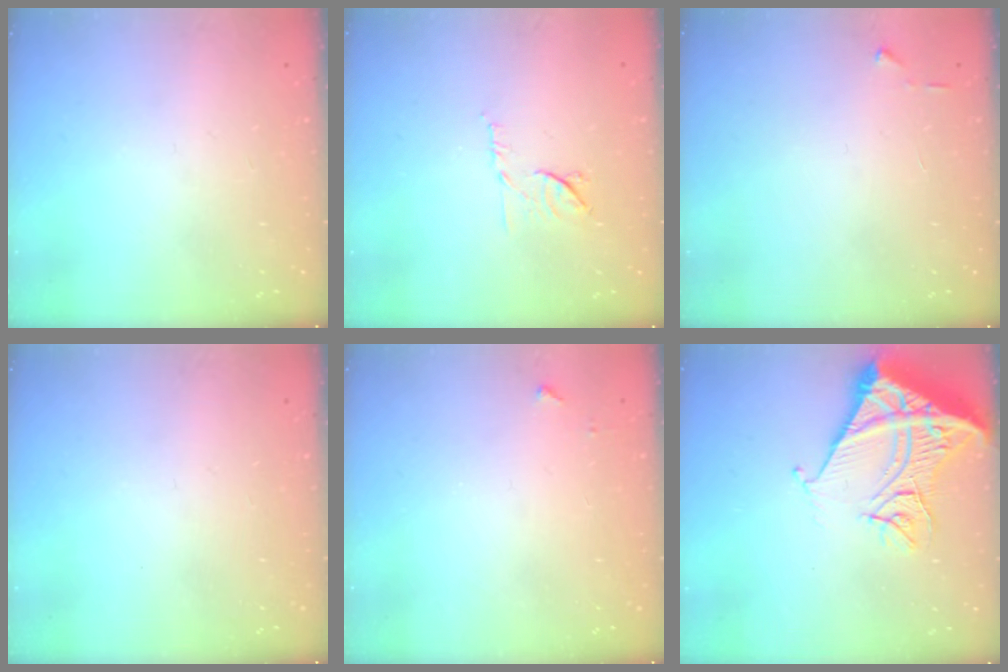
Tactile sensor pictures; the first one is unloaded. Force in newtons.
{"total": 7.8, "press": 7.8, "slide": 0.9}
{"total": 3.0, "press": 2.9, "slide": 0.4}
{"total": 0.0}
{"total": 3.5, "press": 3.5, "slide": 0.4}
{"total": 16.2, "press": 16.1, "slide": 2.1}